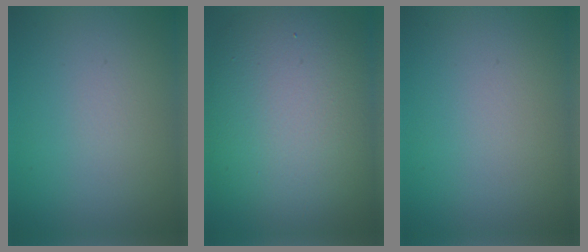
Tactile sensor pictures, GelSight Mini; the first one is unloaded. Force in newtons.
{"total": 13.5, "press": 13.5, "slide": 0.3}
{"total": 0.0}